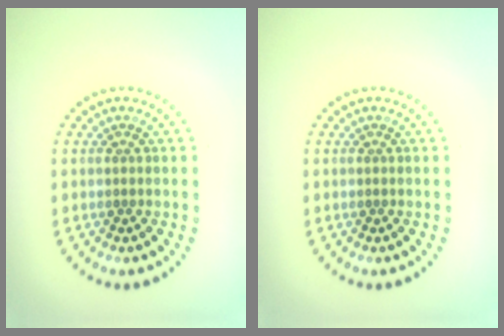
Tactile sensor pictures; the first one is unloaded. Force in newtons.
{"total": 0.0}